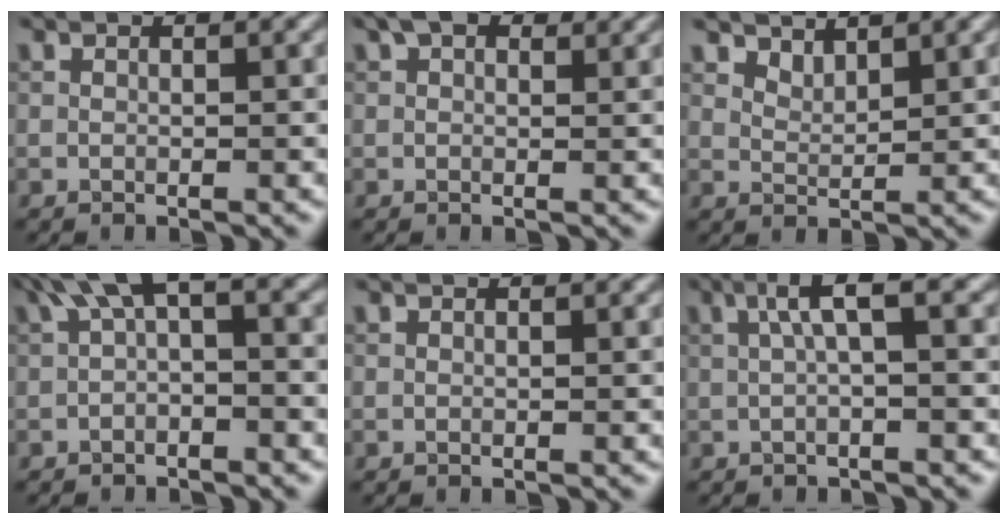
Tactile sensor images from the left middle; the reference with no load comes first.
{"total": 3.2, "force": [2.0, 1.7, 1.9], "torque": [-0.032, 0.007, 0.027]}
{"total": 2.0, "force": [1.9, 0.6, 0.6], "torque": [-0.015, -0.008, 0.041]}
{"total": 4.4, "force": [0.8, 1.6, 4.1], "torque": [-0.062, 0.016, 0.002]}
{"total": 0.0}
{"total": 3.2, "force": [0.5, 0.4, 3.1], "torque": [-0.057, 0.016, 0.005]}